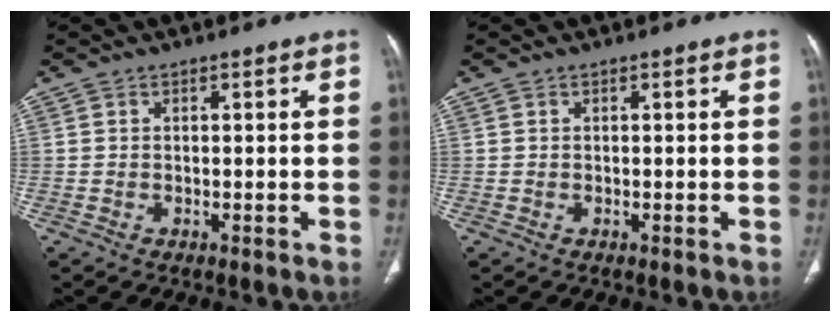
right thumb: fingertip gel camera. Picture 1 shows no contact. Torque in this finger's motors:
{"motor_torque": [-1.05, -1.33, -0.60, 0.80, -0.09]}